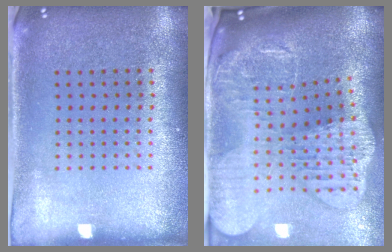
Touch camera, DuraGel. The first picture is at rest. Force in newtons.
{"total": 4.0, "press": 3.1, "slide": 2.6}